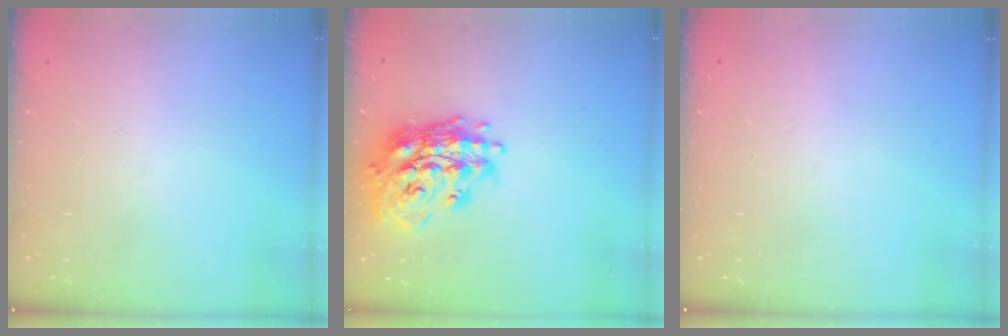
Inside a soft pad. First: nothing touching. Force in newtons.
{"total": 17.9, "press": 17.7, "slide": 2.2}
{"total": 0.0}